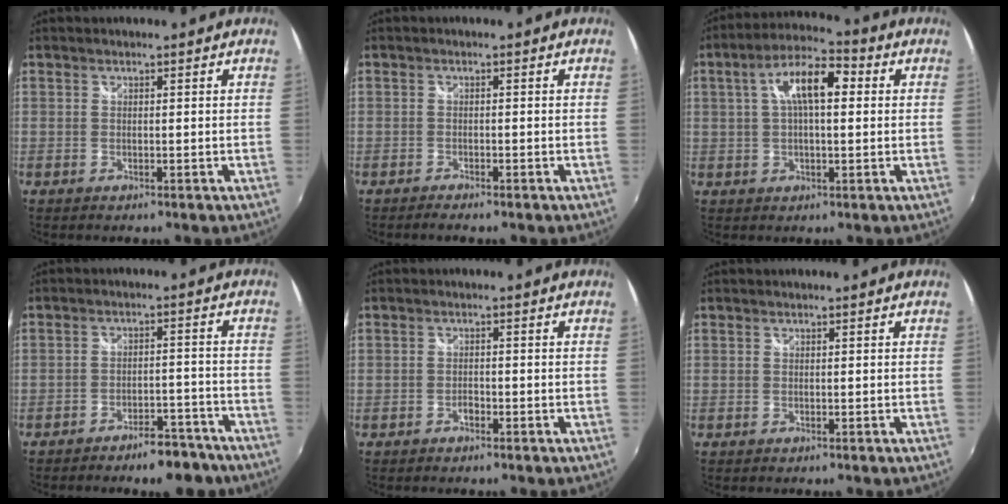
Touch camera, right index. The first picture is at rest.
{"total": 1.6, "force": [-1.5, 0.2, 0.6], "torque": [-0.021, -0.006, -0.029]}
{"total": 10.1, "force": [2.1, 3.8, 9.1], "torque": [-0.163, 0.025, 0.031]}
{"total": 8.7, "force": [-7.2, 3.3, 3.7], "torque": [-0.064, 0.019, -0.085]}
{"total": 1.2, "force": [-0.9, 0.6, 0.5], "torque": [-0.011, 0.000, -0.017]}
{"total": 0.0}